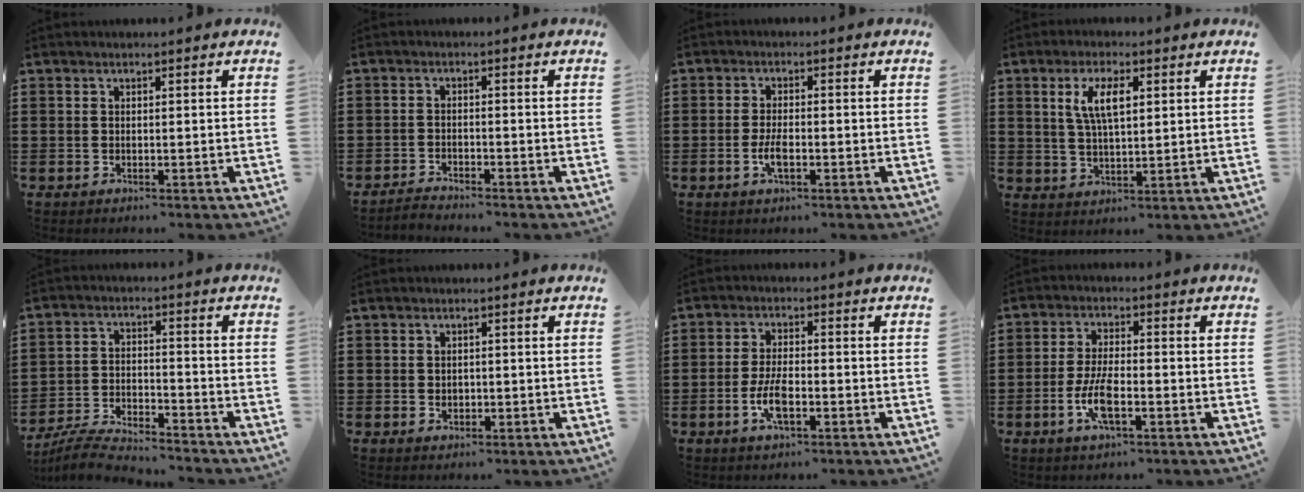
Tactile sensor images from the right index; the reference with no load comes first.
{"total": 1.8, "force": [-1.8, 0.0, -0.1], "torque": [-0.006, 0.003, -0.039]}
{"total": 3.3, "force": [-1.2, 1.1, 2.9], "torque": [-0.065, -0.004, -0.024]}
{"total": 5.9, "force": [1.7, 2.1, 5.2], "torque": [-0.110, 0.009, 0.028]}
{"total": 6.2, "force": [-6.0, 0.6, 1.6], "torque": [-0.042, 0.004, -0.118]}
{"total": 1.1, "force": [0.1, 0.9, 0.6], "torque": [-0.015, 0.004, 0.001]}
{"total": 5.4, "force": [-1.9, 2.1, 4.6], "torque": [-0.105, -0.002, -0.041]}
{"total": 6.3, "force": [-2.2, 2.0, 5.6], "torque": [-0.127, -0.008, -0.046]}